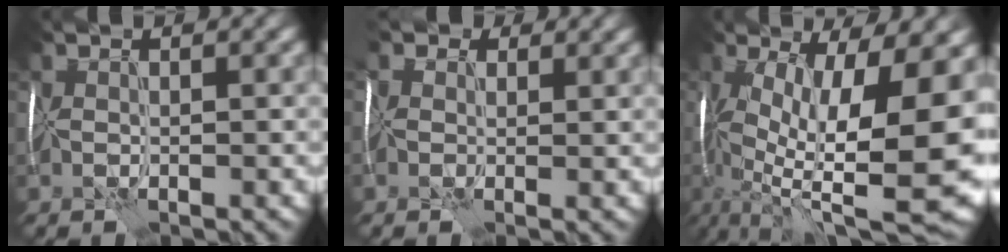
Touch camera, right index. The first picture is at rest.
{"total": 3.3, "force": [1.4, 2.4, 1.8], "torque": [-0.053, 0.015, 0.004]}
{"total": 16.7, "force": [-2.4, 6.1, 15.3], "torque": [-0.253, -0.014, -0.032]}